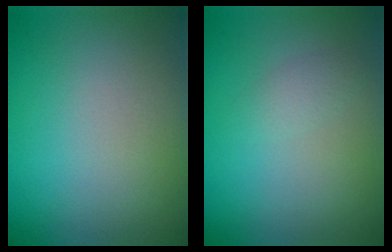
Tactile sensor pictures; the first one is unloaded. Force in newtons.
{"total": 1.1, "press": 1.1, "slide": 0.0}